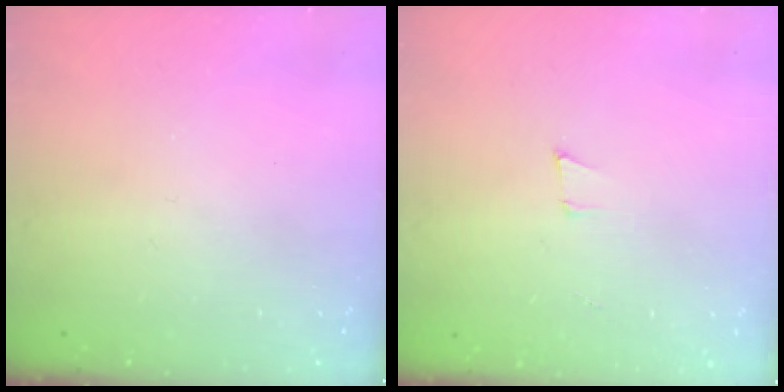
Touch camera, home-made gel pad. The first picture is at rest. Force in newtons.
{"total": 3.6, "press": 2.5, "slide": 2.7}